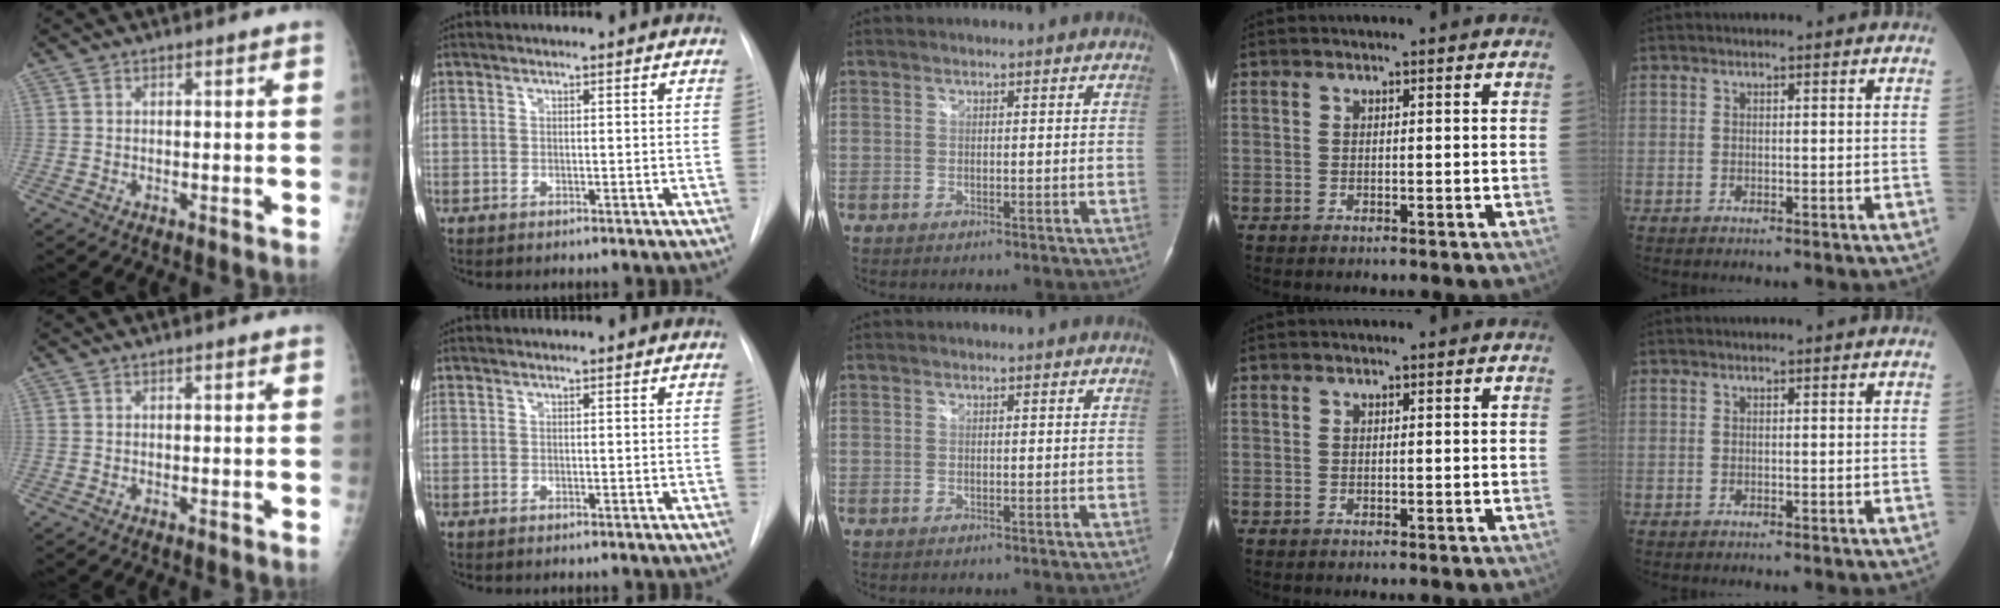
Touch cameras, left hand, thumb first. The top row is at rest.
{}